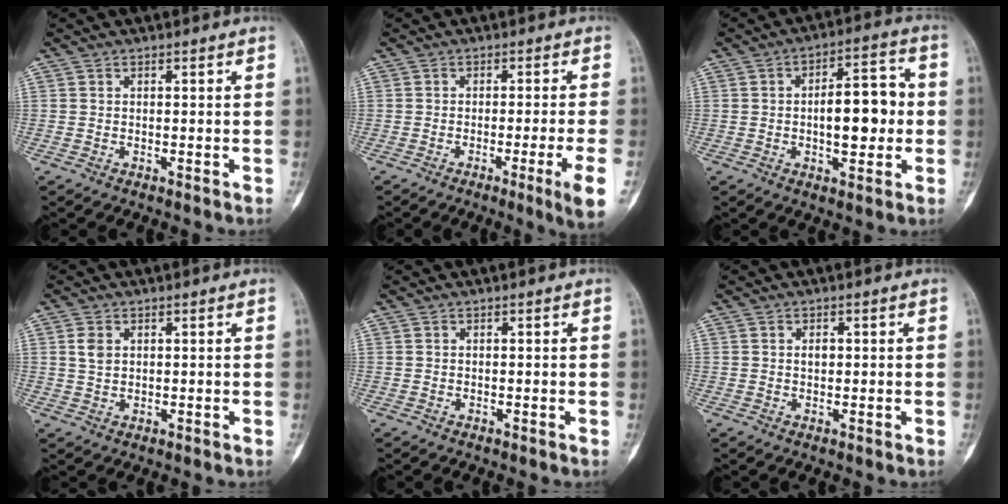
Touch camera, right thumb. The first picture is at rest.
{"total": 6.5, "force": [-2.6, -0.7, 6.0], "torque": [-0.095, -0.009, -0.038]}
{"total": 12.4, "force": [-0.5, 5.8, 11.0], "torque": [-0.139, 0.024, -0.010]}
{"total": 2.8, "force": [0.9, 1.9, 1.9], "torque": [-0.028, -0.002, 0.019]}
{"total": 0.0}
{"total": 1.3, "force": [0.2, 0.9, 0.9], "torque": [-0.011, 0.002, 0.004]}